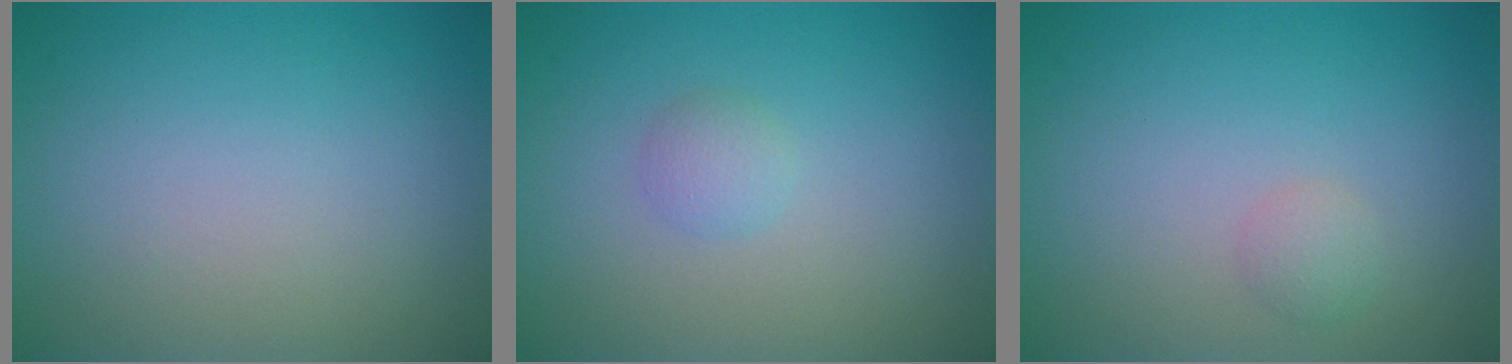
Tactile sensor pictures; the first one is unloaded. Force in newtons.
{"total": 1.3, "press": 1.3, "slide": 0.1}
{"total": 1.1, "press": 1.1, "slide": 0.1}